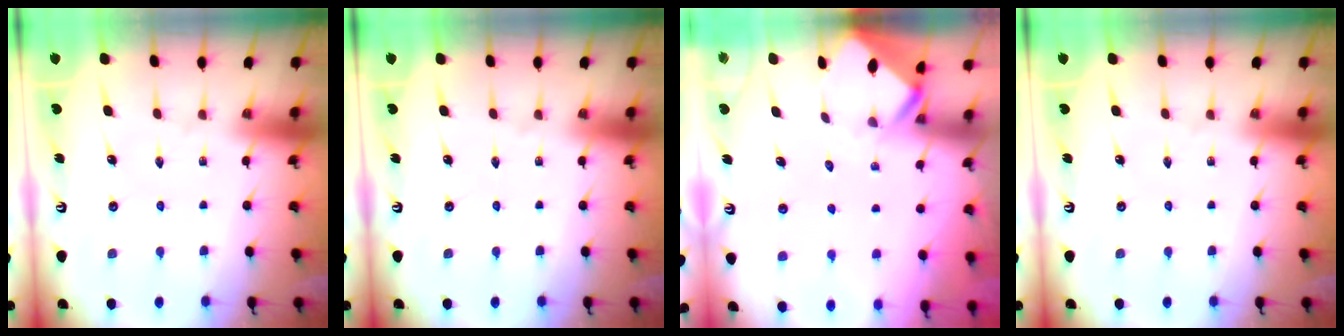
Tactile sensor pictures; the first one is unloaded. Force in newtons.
{"total": 0.0}
{"total": 3.1, "press": 3.1, "slide": 0.3}
{"total": 0.0}